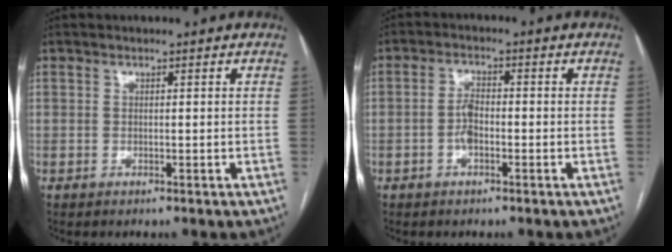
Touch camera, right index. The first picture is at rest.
{"total": 3.0, "force": [-0.9, 1.3, 2.6], "torque": [-0.053, 0.006, -0.019]}